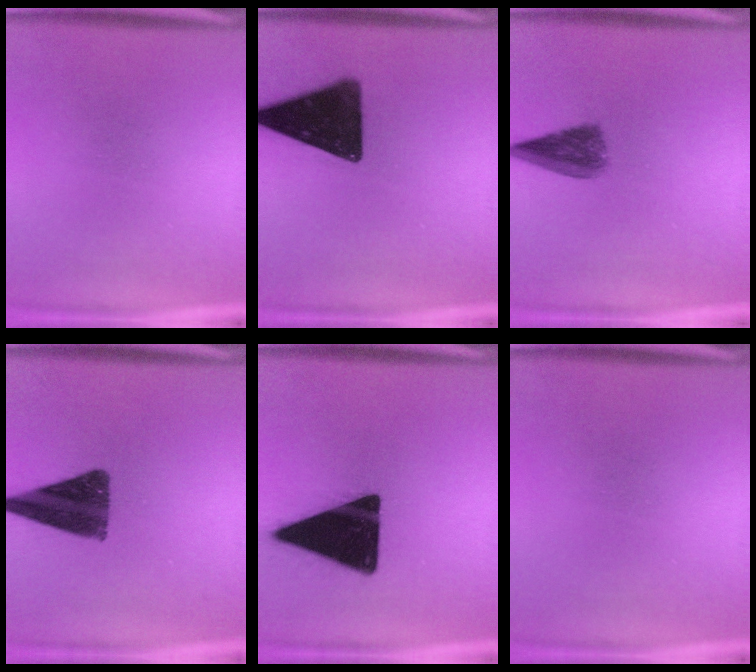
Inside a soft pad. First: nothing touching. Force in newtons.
{"total": 17.1}
{"total": 5.4}
{"total": 12.2}
{"total": 19.9}
{"total": 0.0}